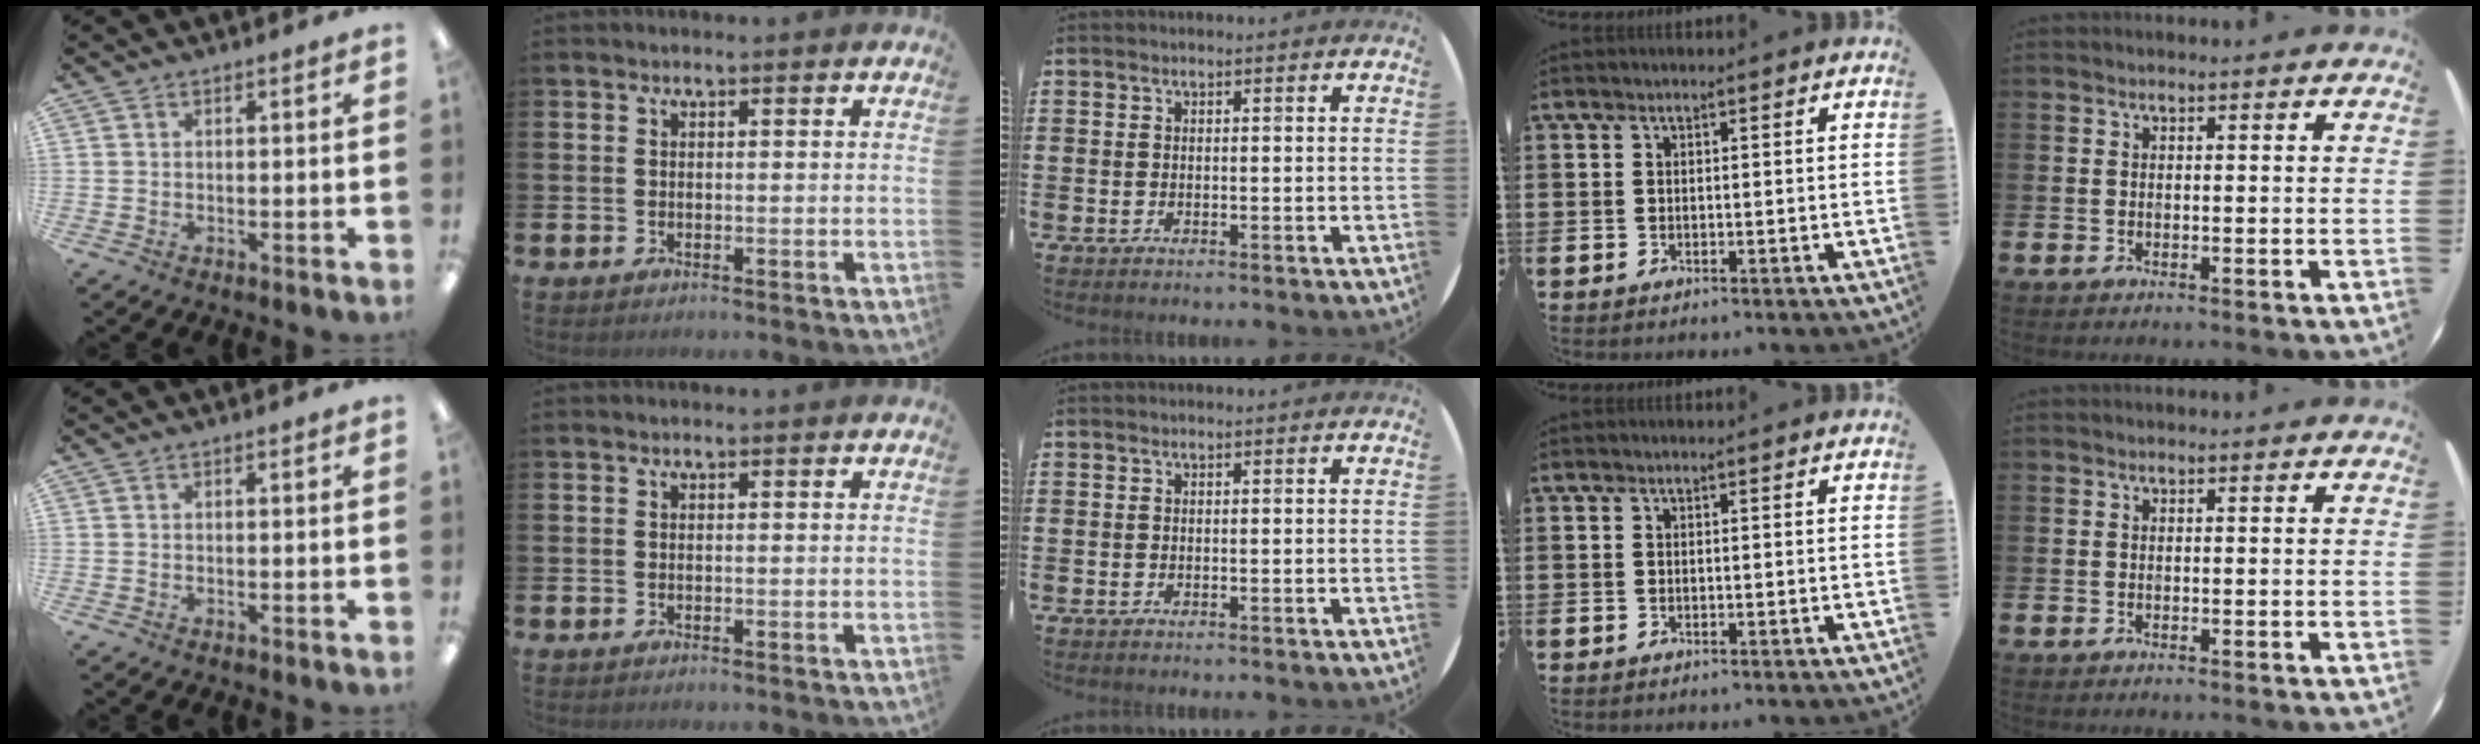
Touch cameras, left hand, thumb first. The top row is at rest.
{}